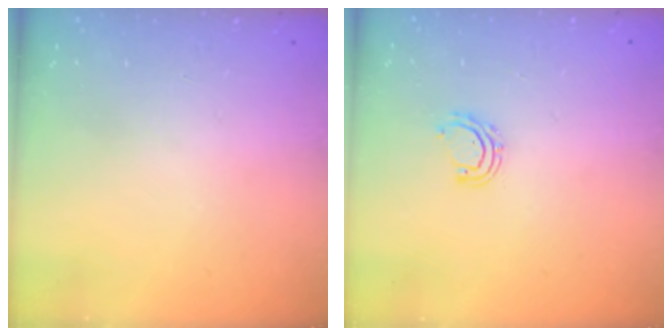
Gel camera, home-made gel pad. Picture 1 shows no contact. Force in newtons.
{"total": 6.1, "press": 5.9, "slide": 1.4}